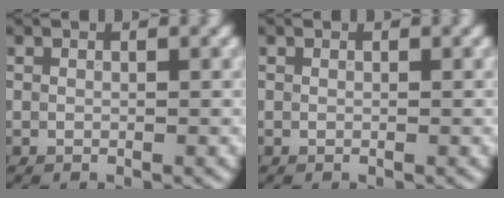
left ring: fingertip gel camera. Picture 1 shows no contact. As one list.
[{"total": 0.0}]